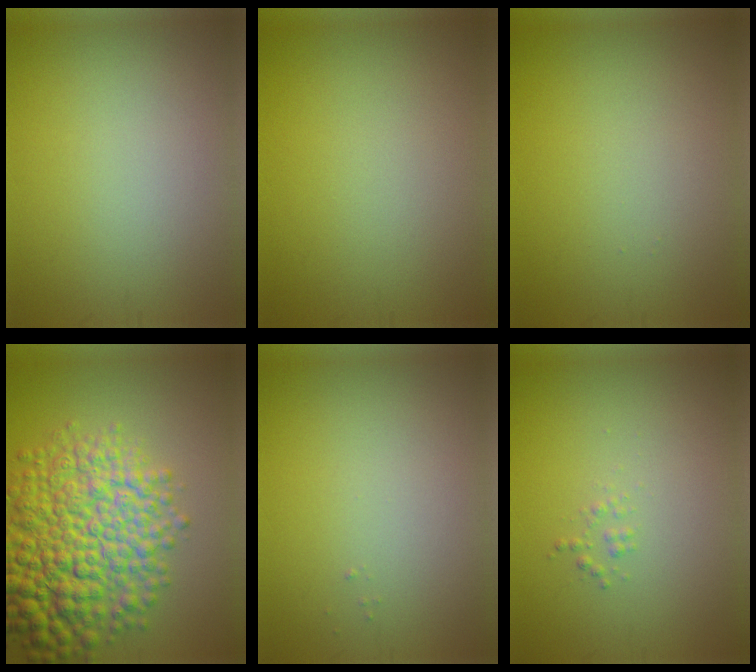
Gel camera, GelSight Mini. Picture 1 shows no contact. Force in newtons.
{"total": 0.0}
{"total": 0.0}
{"total": 10.9, "press": 10.9, "slide": 0.3}
{"total": 0.0}
{"total": 0.7, "press": 0.7, "slide": 0.0}